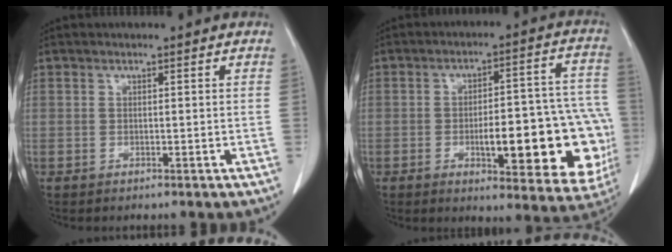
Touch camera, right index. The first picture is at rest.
{"total": 20.5, "force": [-4.6, 6.0, 19.1], "torque": [-0.158, 0.032, -0.036]}